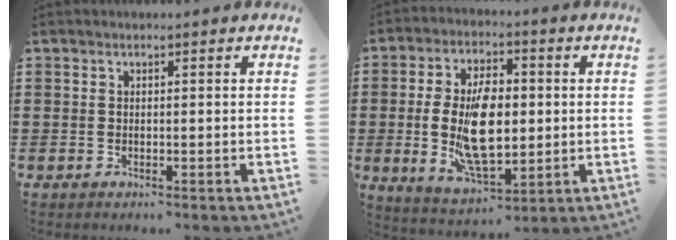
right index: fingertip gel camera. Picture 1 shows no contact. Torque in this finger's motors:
{"motor_torque": [2.14, 0.00, 1.05, 0.21]}